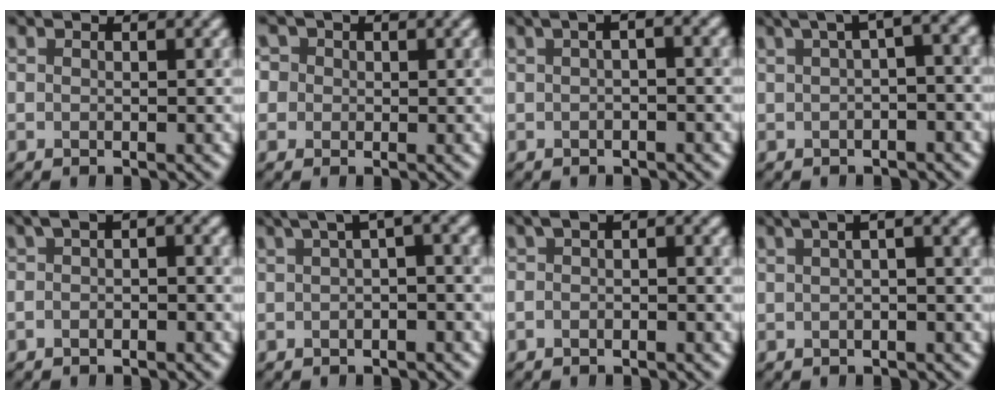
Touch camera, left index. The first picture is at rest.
{"total": 4.5, "force": [1.5, 3.9, 1.8], "torque": [-0.026, 0.036, -0.005]}
{"total": 3.1, "force": [0.6, 1.0, 2.8], "torque": [-0.036, 0.016, 0.004]}
{"total": 5.5, "force": [1.7, 1.6, 5.0], "torque": [-0.065, 0.022, 0.019]}
{"total": 3.3, "force": [-0.4, 1.6, 2.8], "torque": [-0.042, 0.012, -0.014]}
{"total": 5.2, "force": [1.2, 1.7, 4.8], "torque": [-0.061, 0.018, 0.010]}
{"total": 2.8, "force": [-0.4, 1.3, 2.4], "torque": [-0.040, 0.011, -0.012]}
{"total": 3.5, "force": [0.7, 1.1, 3.3], "torque": [-0.039, 0.019, 0.008]}